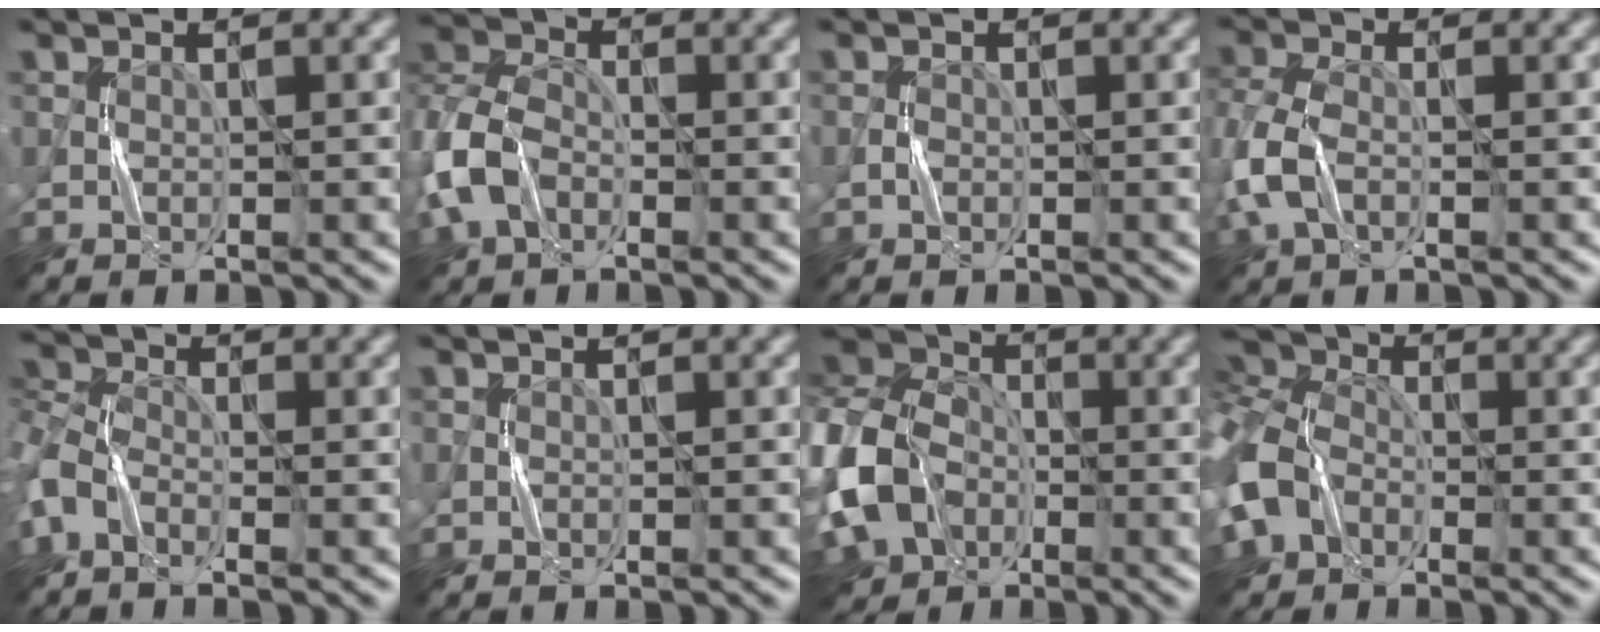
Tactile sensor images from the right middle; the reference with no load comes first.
{"total": 5.4, "force": [-1.9, 3.9, 3.1], "torque": [-0.074, 0.007, -0.049]}
{"total": 0.6, "force": [-0.3, 0.5, 0.3], "torque": [-0.003, 0.003, -0.007]}
{"total": 3.9, "force": [-1.0, 2.5, 2.8], "torque": [-0.079, 0.004, -0.031]}
{"total": 3.6, "force": [-1.2, 2.4, 2.4], "torque": [-0.058, 0.002, -0.041]}
{"total": 0.0}
{"total": 10.8, "force": [-3.2, 8.2, 6.4], "torque": [-0.149, -0.012, -0.066]}
{"total": 8.4, "force": [-2.2, 6.1, 5.4], "torque": [-0.133, -0.008, -0.057]}